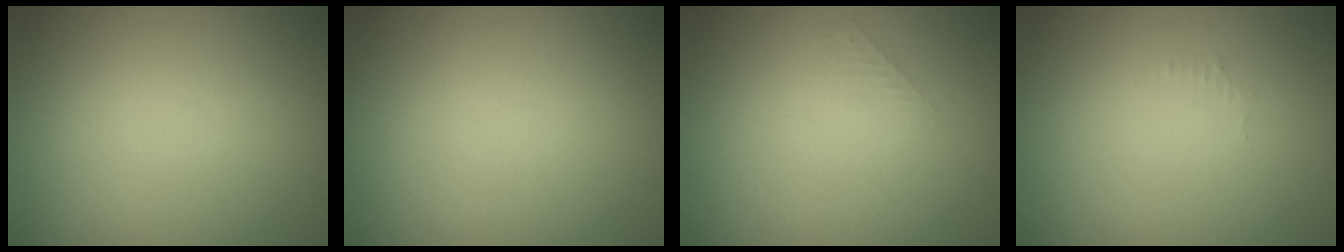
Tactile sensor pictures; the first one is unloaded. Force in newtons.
{"total": 0.0}
{"total": 1.0, "press": 1.0, "slide": 0.1}
{"total": 0.6, "press": 0.6, "slide": 0.1}